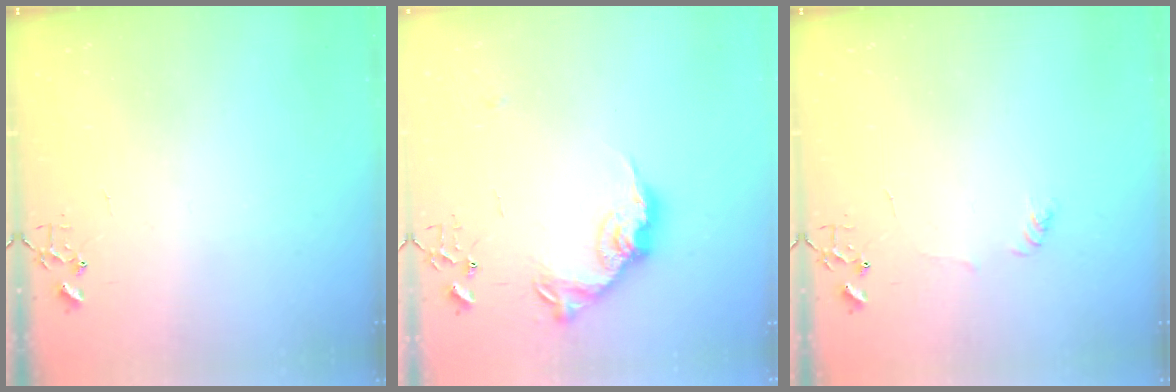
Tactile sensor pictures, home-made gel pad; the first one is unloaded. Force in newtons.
{"total": 15.6, "press": 15.6, "slide": 0.7}
{"total": 3.7, "press": 3.7, "slide": 0.5}